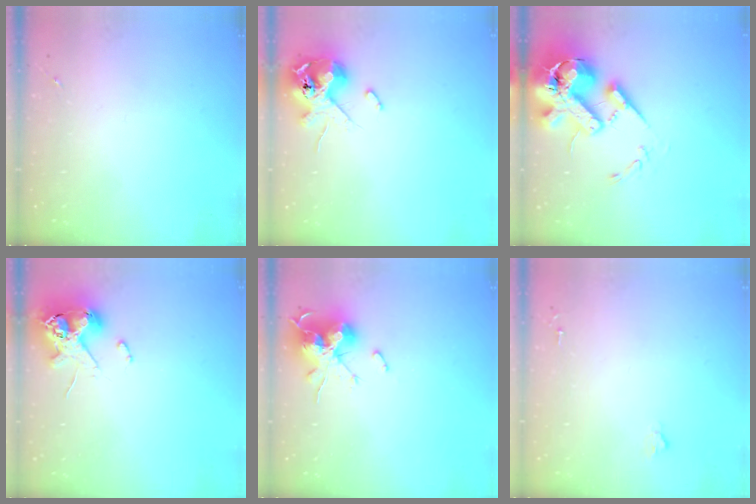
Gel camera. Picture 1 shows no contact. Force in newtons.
{"total": 12.7, "press": 12.5, "slide": 2.1}
{"total": 20.8, "press": 20.5, "slide": 3.5}
{"total": 11.7, "press": 11.5, "slide": 1.7}
{"total": 16.4, "press": 16.4, "slide": 0.1}
{"total": 1.6, "press": 1.6, "slide": 0.2}